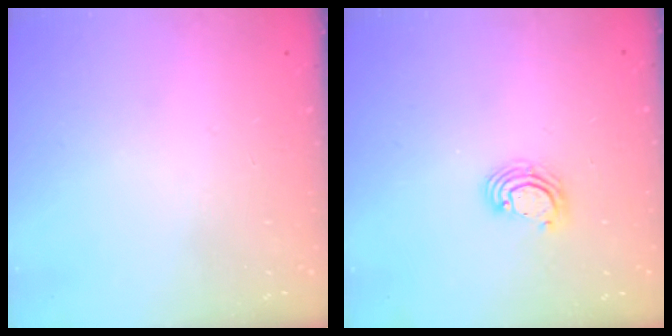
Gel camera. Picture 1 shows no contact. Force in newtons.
{"total": 3.6, "press": 3.6, "slide": 0.3}